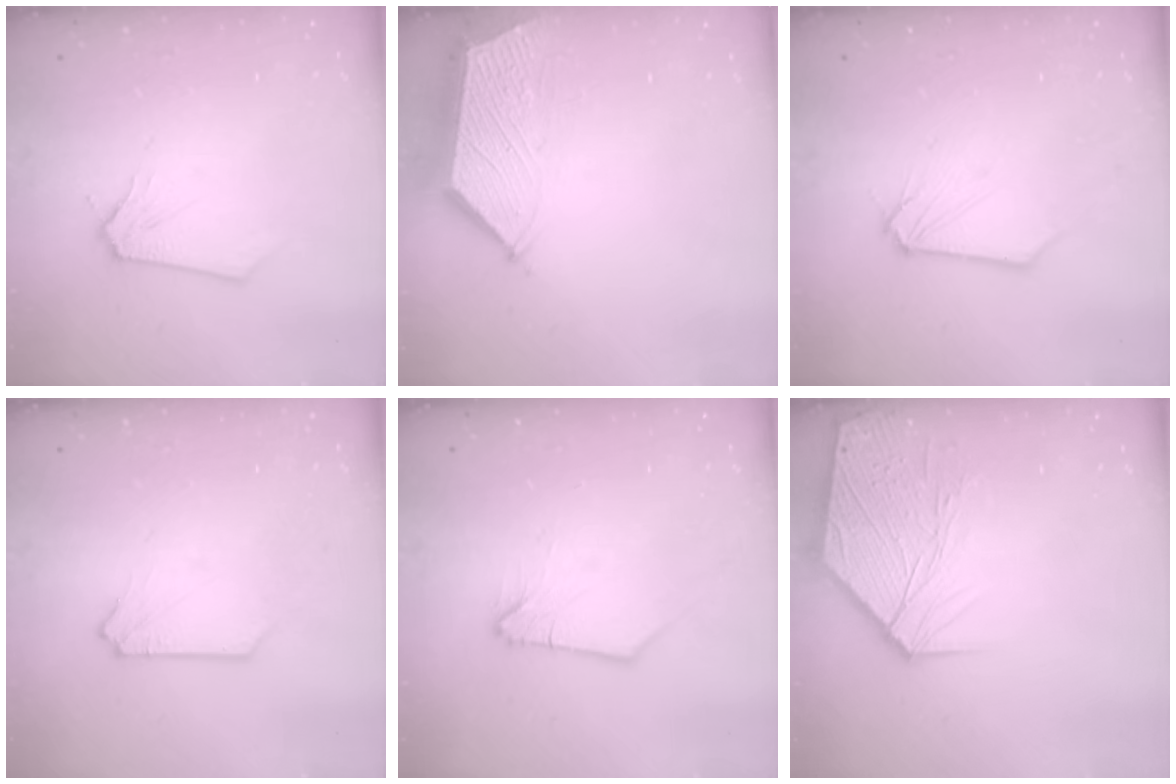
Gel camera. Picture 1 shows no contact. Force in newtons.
{"total": 5.6, "press": 5.6, "slide": 0.6}
{"total": 1.1, "press": 1.1, "slide": 0.1}
{"total": 0.9, "press": 0.9, "slide": 0.0}
{"total": 1.2, "press": 1.2, "slide": 0.2}
{"total": 11.1, "press": 10.9, "slide": 1.8}